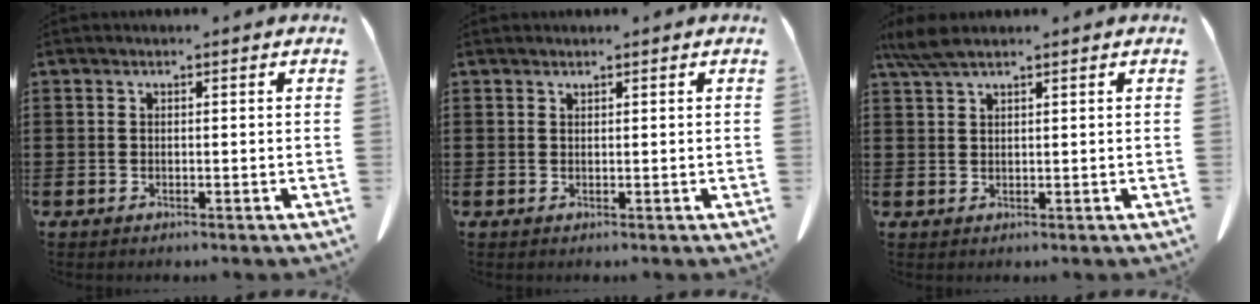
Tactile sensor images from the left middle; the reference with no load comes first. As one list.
[{"total": 0.5, "force": [0.5, 0.1, 0.1], "torque": [-0.005, -0.003, 0.012]}, {"total": 3.4, "force": [2.4, 0.6, 2.3], "torque": [-0.058, -0.002, 0.044]}]